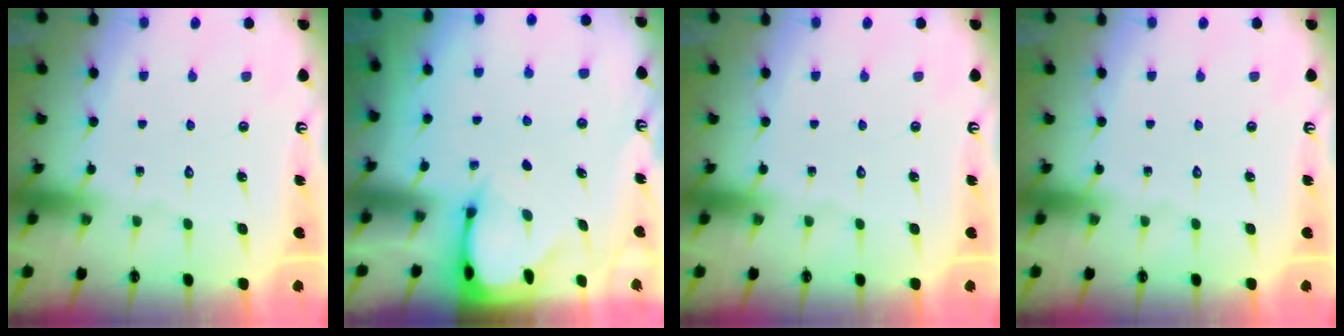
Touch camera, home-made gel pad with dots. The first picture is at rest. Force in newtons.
{"total": 2.7, "press": 2.7, "slide": 0.3}
{"total": 0.0}
{"total": 0.0}